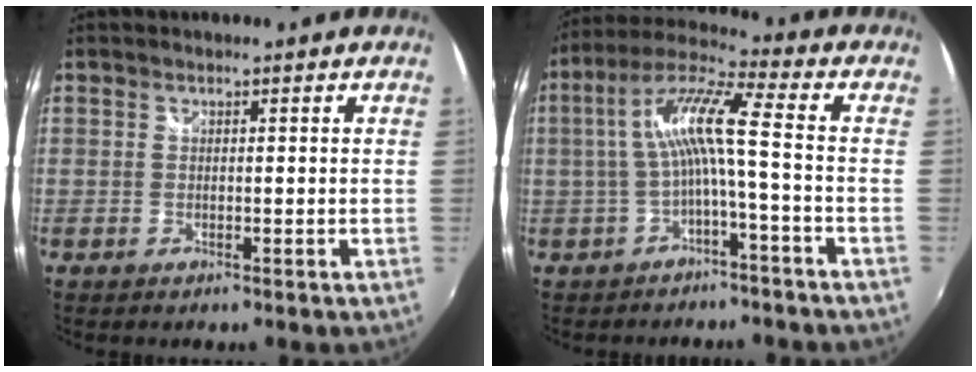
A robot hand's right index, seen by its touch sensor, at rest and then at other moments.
{"total": 9.8, "force": [-1.7, 0.2, 9.6], "torque": [-0.201, 0.018, -0.029]}